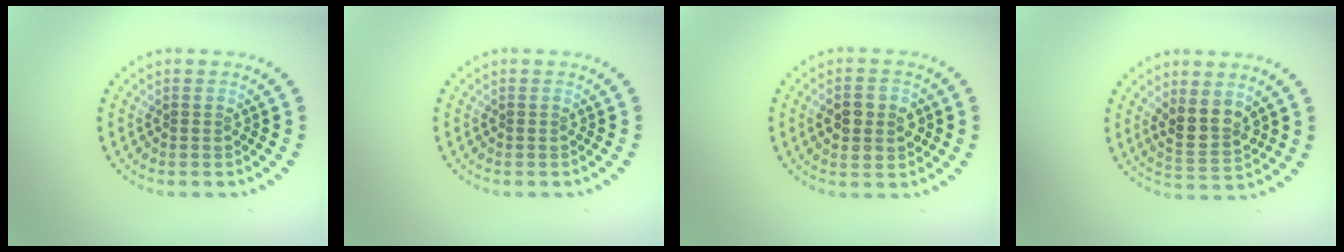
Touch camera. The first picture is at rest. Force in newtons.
{"total": 0.0}
{"total": 3.8, "press": 3.8, "slide": 0.1}
{"total": 3.3, "press": 3.1, "slide": 1.2}